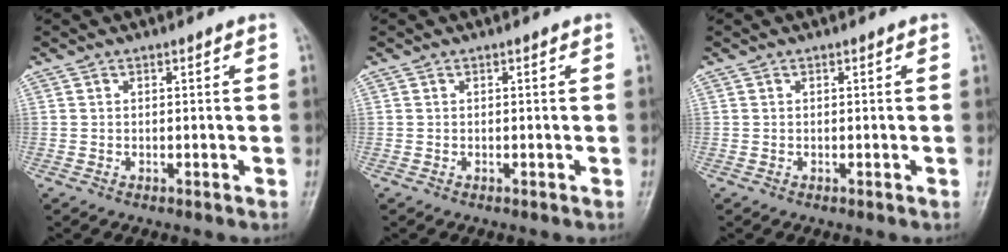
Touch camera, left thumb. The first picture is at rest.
{"total": 0.0}
{"total": 0.0}